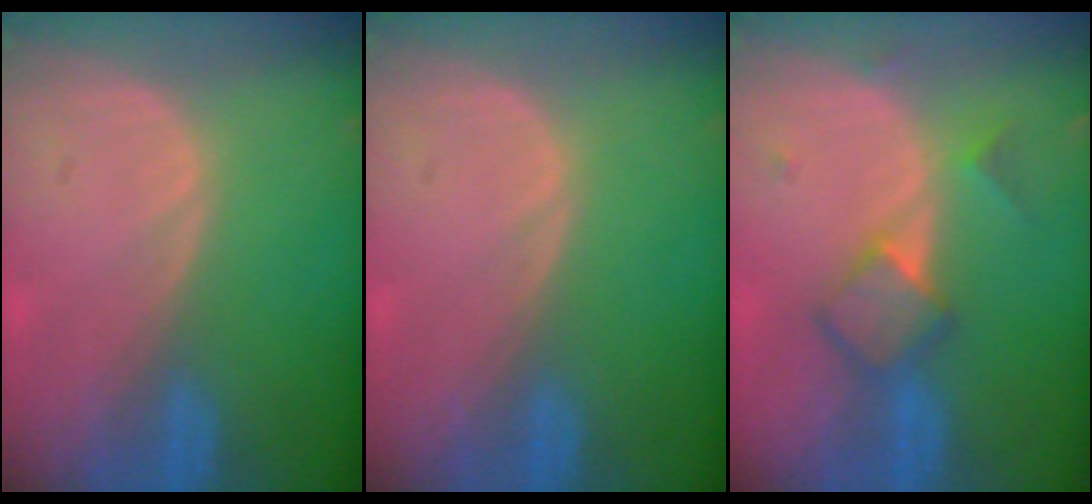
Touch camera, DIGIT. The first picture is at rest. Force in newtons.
{"total": 0.0}
{"total": 4.9, "press": 4.8, "slide": 0.9}